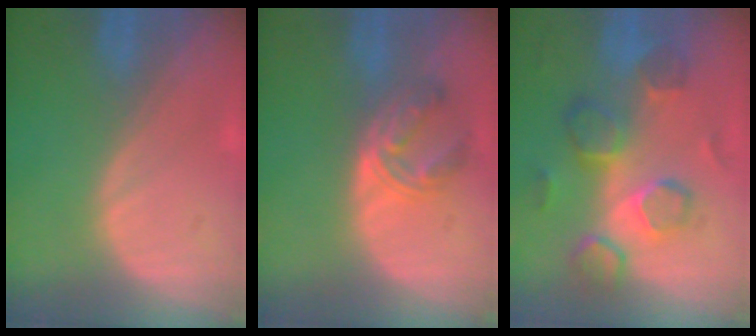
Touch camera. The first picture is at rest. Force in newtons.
{"total": 5.5, "press": 5.0, "slide": 2.3}
{"total": 8.5, "press": 8.3, "slide": 2.1}